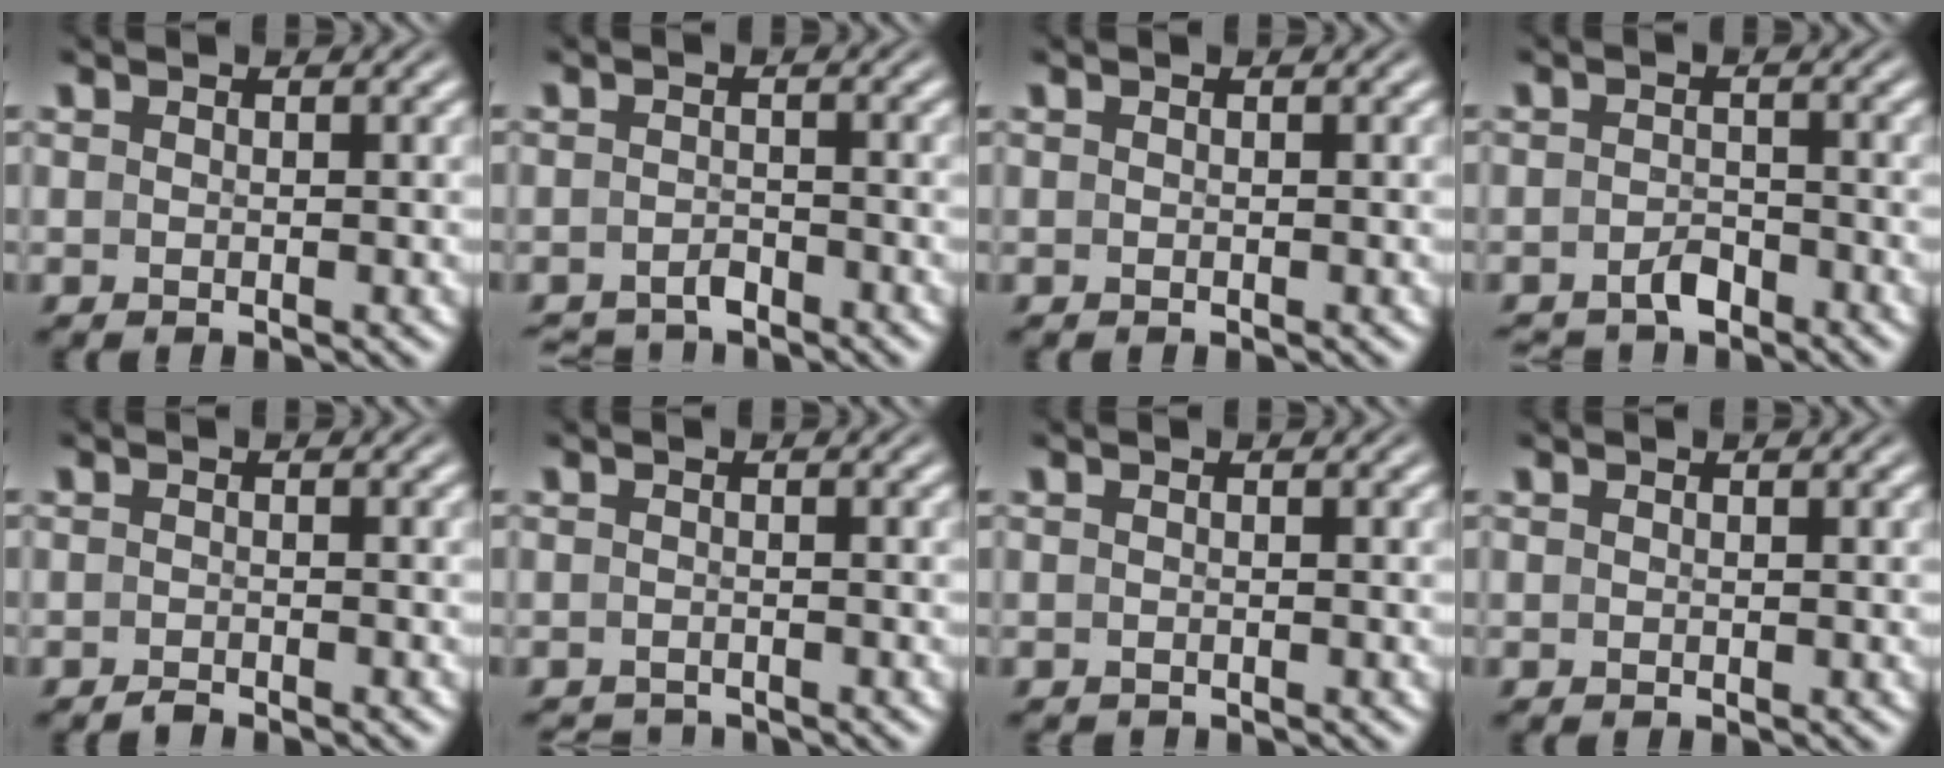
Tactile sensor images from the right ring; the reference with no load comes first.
{"total": 2.7, "force": [-2.7, 0.6, 0.1], "torque": [0.004, -0.011, -0.041]}
{"total": 0.0}
{"total": 2.3, "force": [-2.2, 0.7, 0.3], "torque": [0.001, -0.005, -0.036]}
{"total": 1.3, "force": [-1.2, -0.3, 0.0], "torque": [-0.001, -0.002, -0.021]}
{"total": 2.2, "force": [-2.2, -0.1, -0.2], "torque": [-0.001, -0.013, -0.032]}
{"total": 0.8, "force": [-0.7, -0.2, -0.1], "torque": [-0.005, -0.007, -0.008]}
{"total": 0.0}